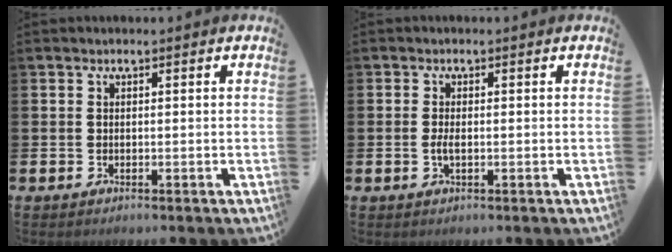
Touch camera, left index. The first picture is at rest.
{"total": 1.6, "force": [-0.3, 0.6, 1.5], "torque": [-0.024, -0.001, -0.006]}